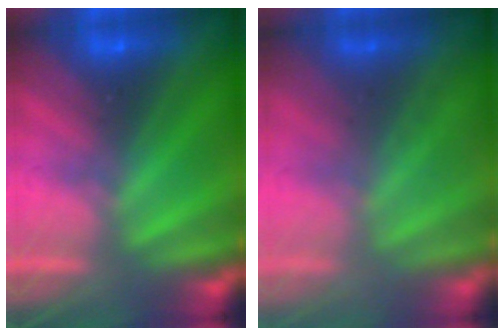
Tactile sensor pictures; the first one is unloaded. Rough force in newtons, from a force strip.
{"total": 2.2}